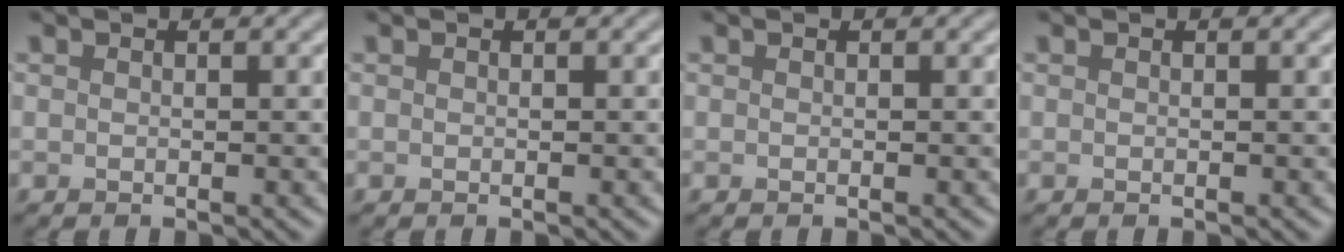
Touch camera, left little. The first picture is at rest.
{"total": 0.0}
{"total": 0.0}
{"total": 0.0}